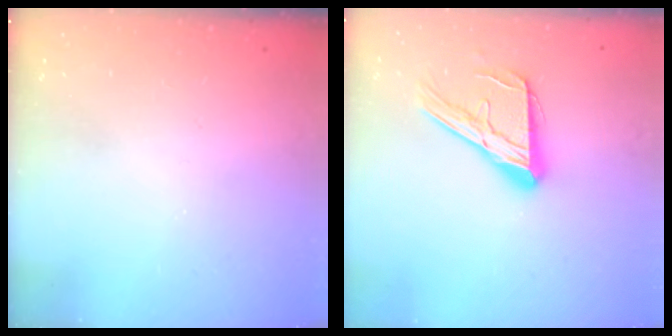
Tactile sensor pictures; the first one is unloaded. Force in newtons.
{"total": 15.7, "press": 15.7, "slide": 1.5}